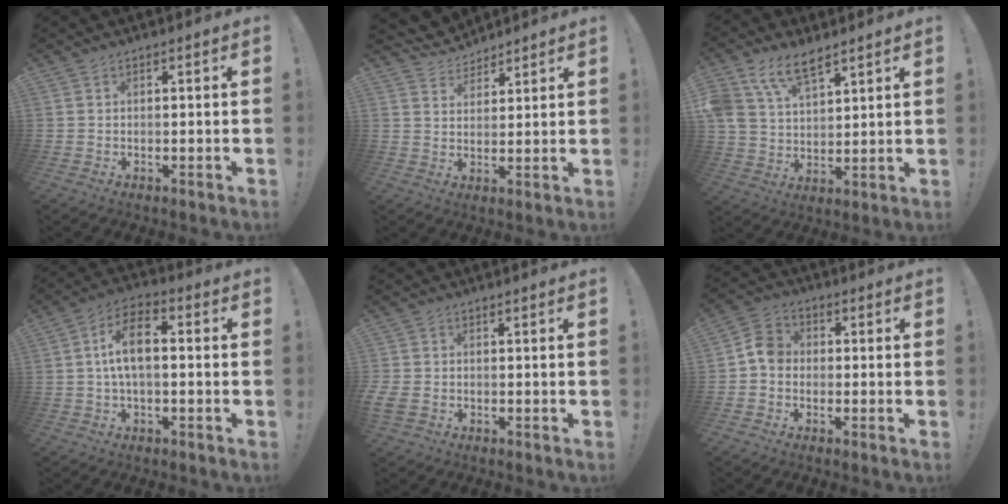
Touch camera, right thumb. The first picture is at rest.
{"total": 6.0, "force": [5.3, 2.7, 0.6], "torque": [-0.019, -0.031, 0.103]}
{"total": 11.4, "force": [7.7, 5.9, 5.9], "torque": [-0.118, -0.030, 0.153]}
{"total": 10.1, "force": [0.7, 4.7, 8.9], "torque": [-0.166, 0.010, 0.015]}
{"total": 3.1, "force": [-0.4, 2.7, 1.5], "torque": [-0.023, 0.001, -0.005]}
{"total": 6.5, "force": [-1.0, 5.3, 3.6], "torque": [-0.056, 0.022, -0.016]}